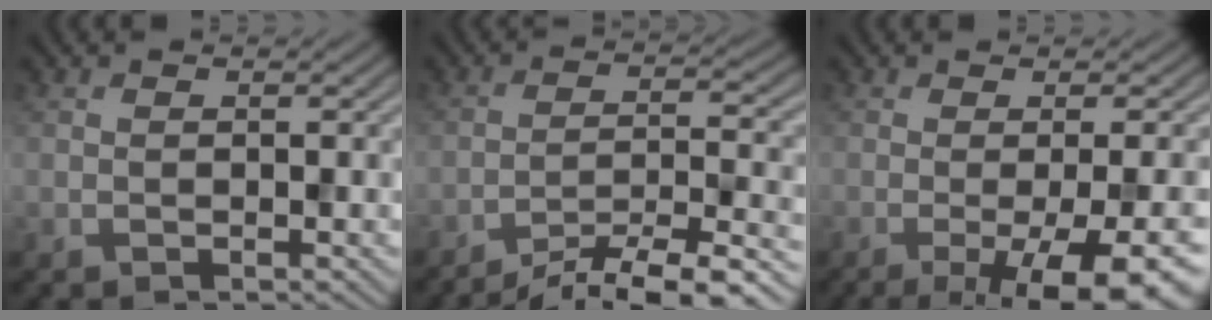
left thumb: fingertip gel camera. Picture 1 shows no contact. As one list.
[{"total": 11.6, "force": [-9.7, 2.0, 6.0], "torque": [-0.100, -0.005, -0.143]}, {"total": 12.2, "force": [-5.0, 3.5, 10.5], "torque": [-0.110, -0.005, -0.061]}]